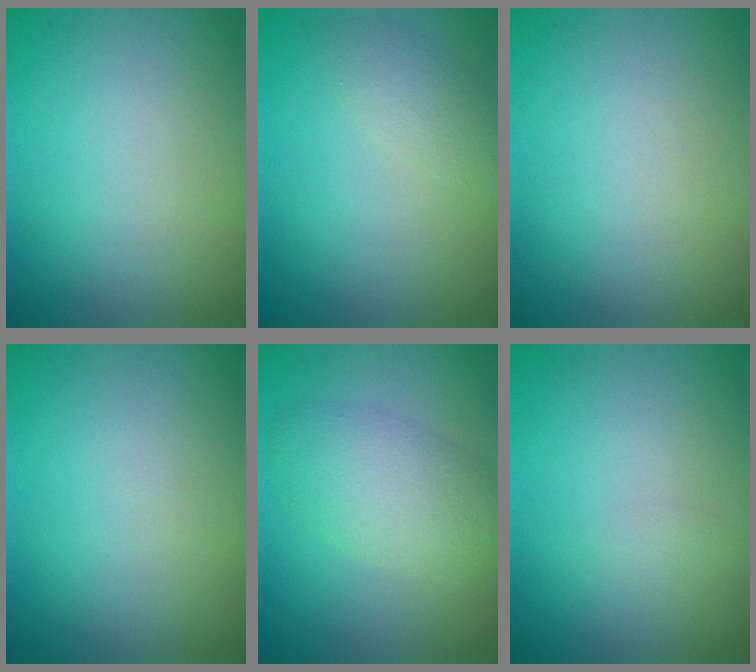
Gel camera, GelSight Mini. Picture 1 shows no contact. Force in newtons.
{"total": 2.0, "press": 2.0, "slide": 0.2}
{"total": 0.0}
{"total": 0.0}
{"total": 4.7, "press": 4.7, "slide": 0.3}
{"total": 0.6, "press": 0.6, "slide": 0.0}